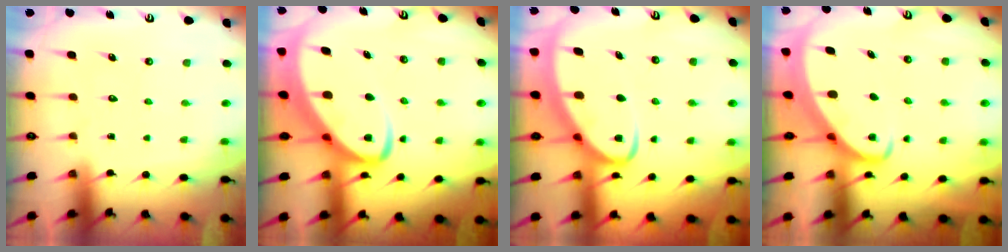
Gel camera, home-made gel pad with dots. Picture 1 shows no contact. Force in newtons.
{"total": 7.3, "press": 7.2, "slide": 1.0}
{"total": 5.7, "press": 5.7, "slide": 0.9}
{"total": 2.9, "press": 2.9, "slide": 0.3}